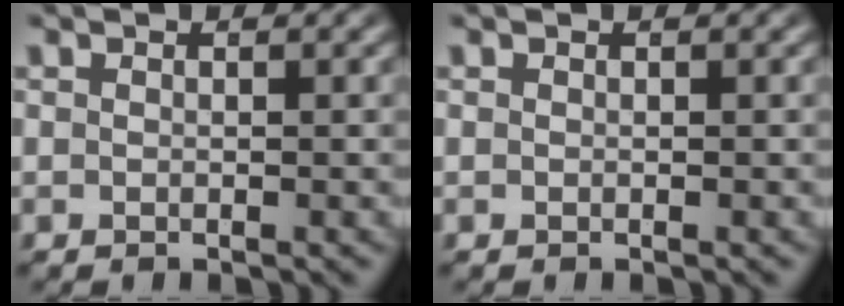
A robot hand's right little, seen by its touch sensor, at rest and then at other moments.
{"total": 0.0}